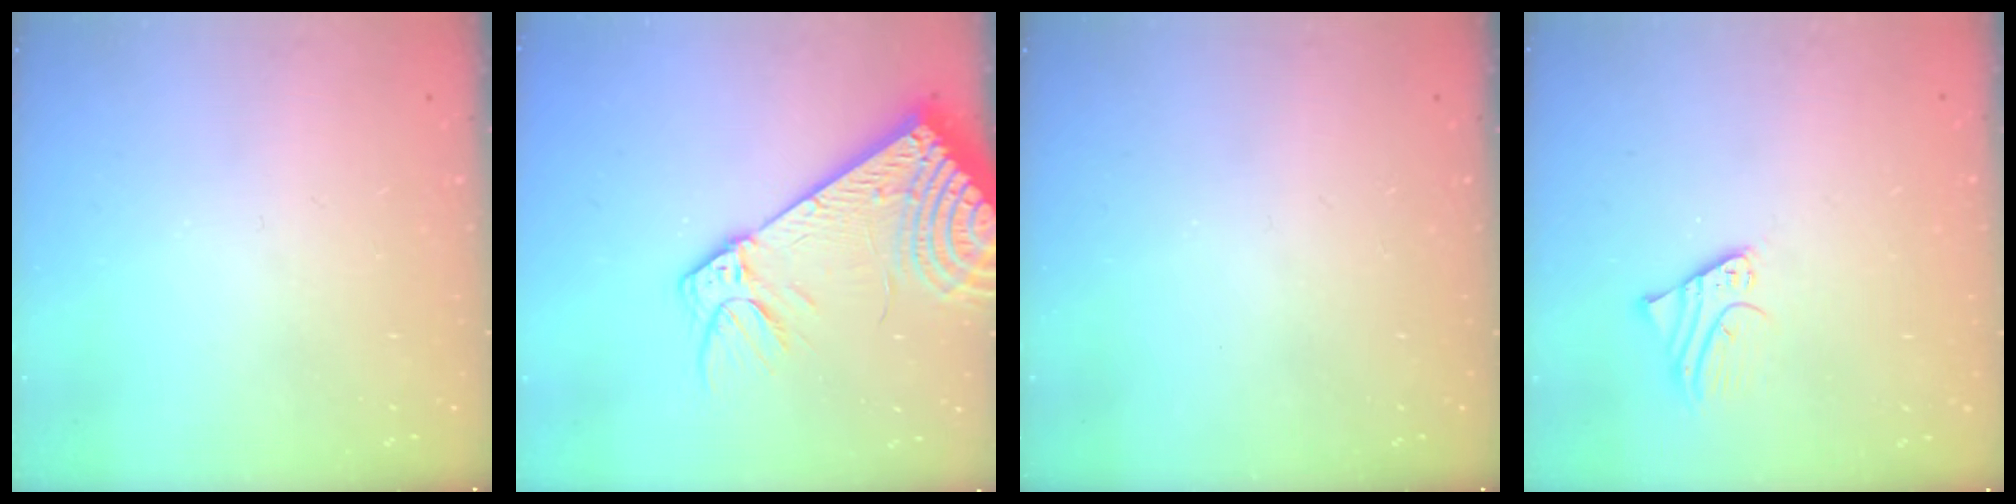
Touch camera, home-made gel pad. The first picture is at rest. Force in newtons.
{"total": 16.8, "press": 16.4, "slide": 3.4}
{"total": 0.0}
{"total": 2.0, "press": 2.0, "slide": 0.2}